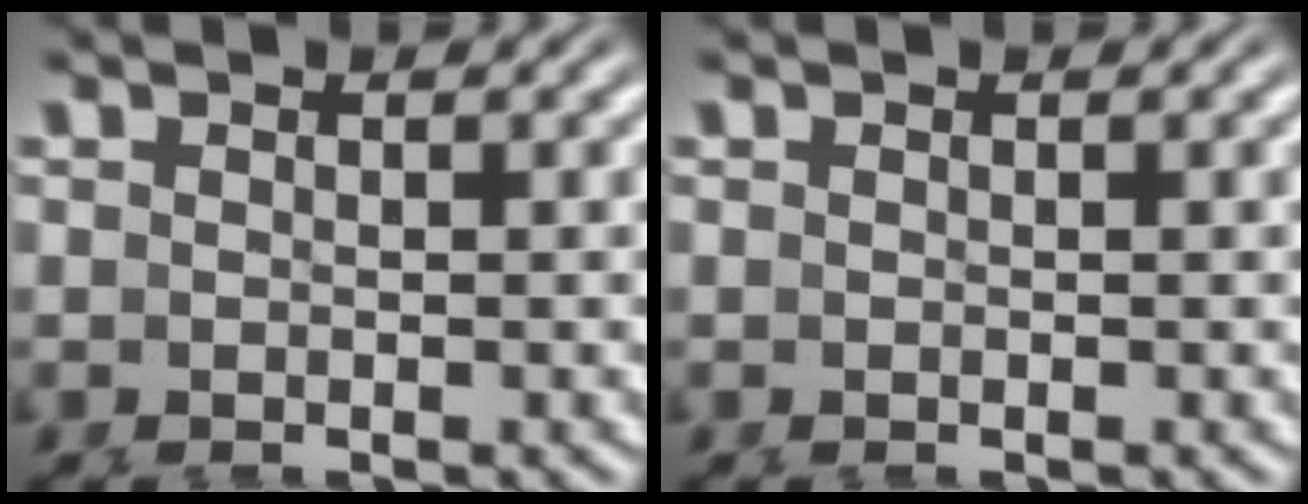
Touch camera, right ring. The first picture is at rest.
{"total": 0.0}